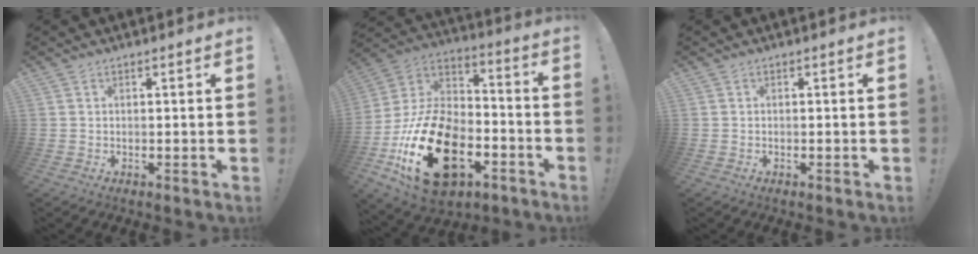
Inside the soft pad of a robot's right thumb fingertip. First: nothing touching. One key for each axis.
{"total": 27.9, "fx": -10.8, "fy": 17.2, "fz": 19.2, "tx": -0.360, "ty": 0.066, "tz": -0.166}
{"total": 0.0}